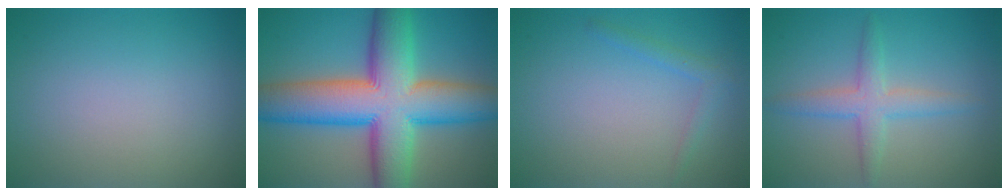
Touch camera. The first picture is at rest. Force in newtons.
{"total": 14.0, "press": 14.0, "slide": 0.5}
{"total": 1.3, "press": 1.3, "slide": 0.1}
{"total": 3.1, "press": 3.1, "slide": 0.0}